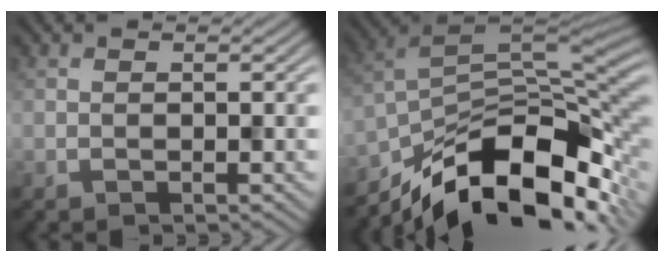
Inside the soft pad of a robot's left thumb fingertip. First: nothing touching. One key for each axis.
{"total": 14.7, "fx": -9.1, "fy": 5.8, "fz": 9.9, "tx": -0.185, "ty": -0.009, "tz": -0.160}